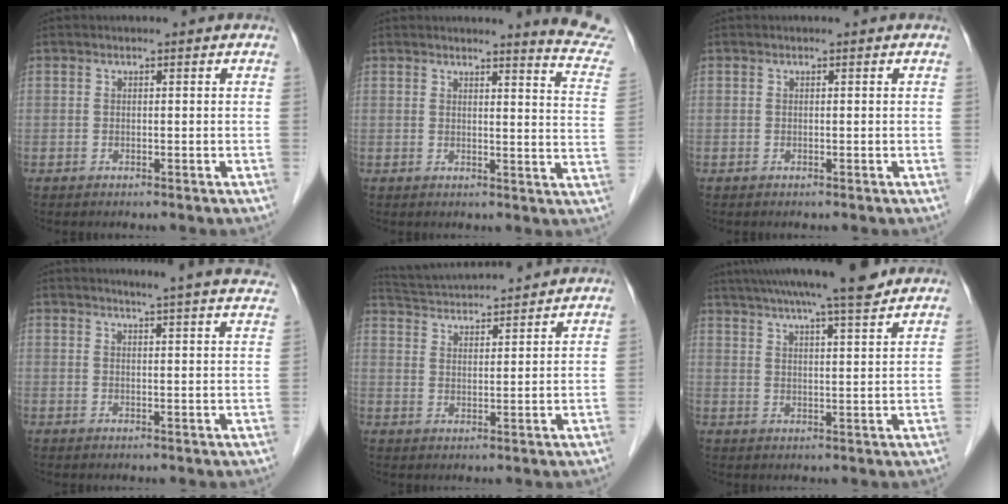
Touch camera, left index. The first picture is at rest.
{"total": 8.9, "force": [8.7, -1.3, 1.4], "torque": [-0.015, -0.089, 0.076]}
{"total": 0.0}
{"total": 14.5, "force": [13.3, 0.4, 5.8], "torque": [-0.072, -0.019, 0.147]}
{"total": 12.2, "force": [11.6, 0.5, 3.8], "torque": [-0.081, 0.027, 0.184]}
{"total": 14.3, "force": [12.2, 0.4, 7.3], "torque": [-0.123, 0.019, 0.175]}